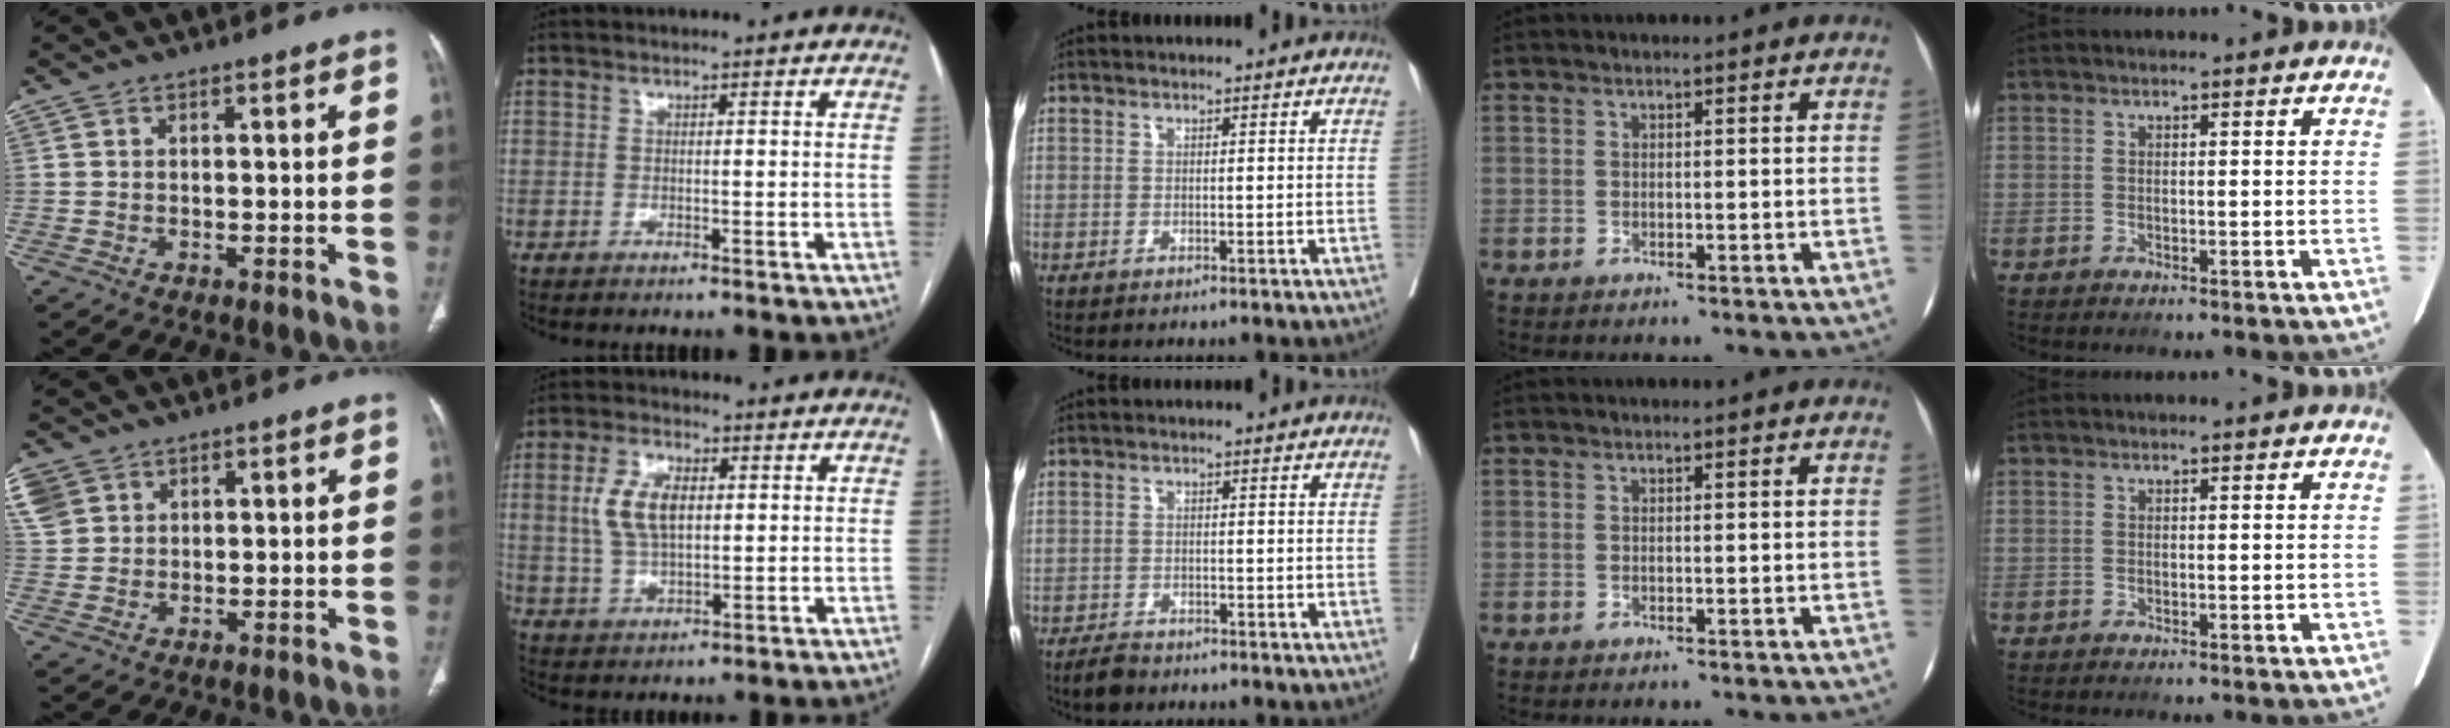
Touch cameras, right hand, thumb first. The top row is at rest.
{"thumb": {"total": 9.8, "force": [4.7, 7.8, 3.8], "torque": [-0.106, 0.010, 0.102]}, "index": {"total": 8.2, "force": [1.6, 4.1, 6.8], "torque": [-0.151, 0.012, 0.035]}, "middle": {"total": 2.5, "force": [-2.2, 1.0, 0.9], "torque": [-0.021, -0.002, -0.037]}}